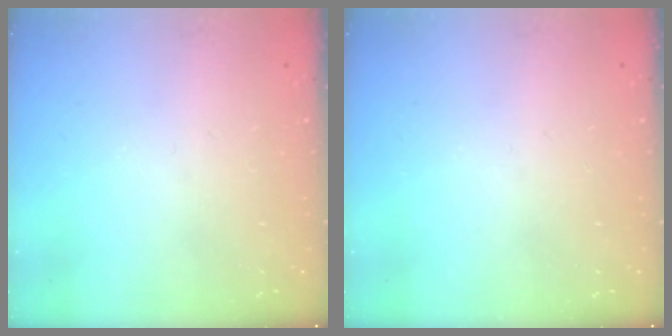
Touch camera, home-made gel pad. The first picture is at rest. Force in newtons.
{"total": 0.0}